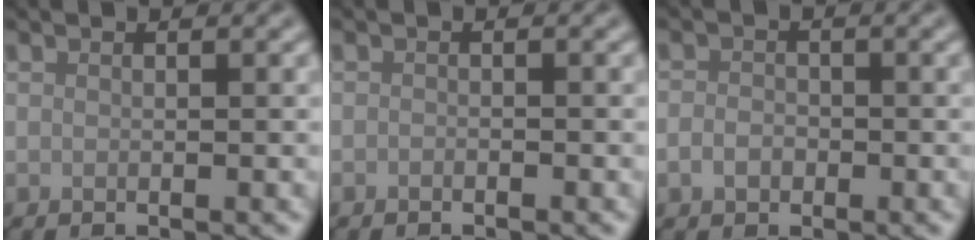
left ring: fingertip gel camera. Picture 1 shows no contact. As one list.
[{"total": 0.5, "force": [-0.5, 0.2, 0.2], "torque": [-0.001, -0.002, -0.009]}, {"total": 1.7, "force": [-0.7, 1.3, 0.8], "torque": [-0.014, -0.001, -0.018]}]